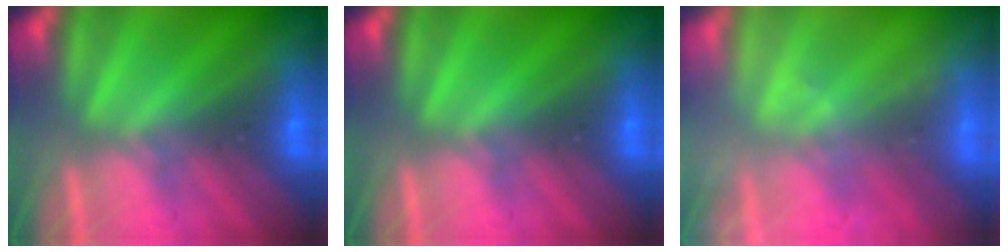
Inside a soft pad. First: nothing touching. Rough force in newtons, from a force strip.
{"total": 0.0}
{"total": 2.2}